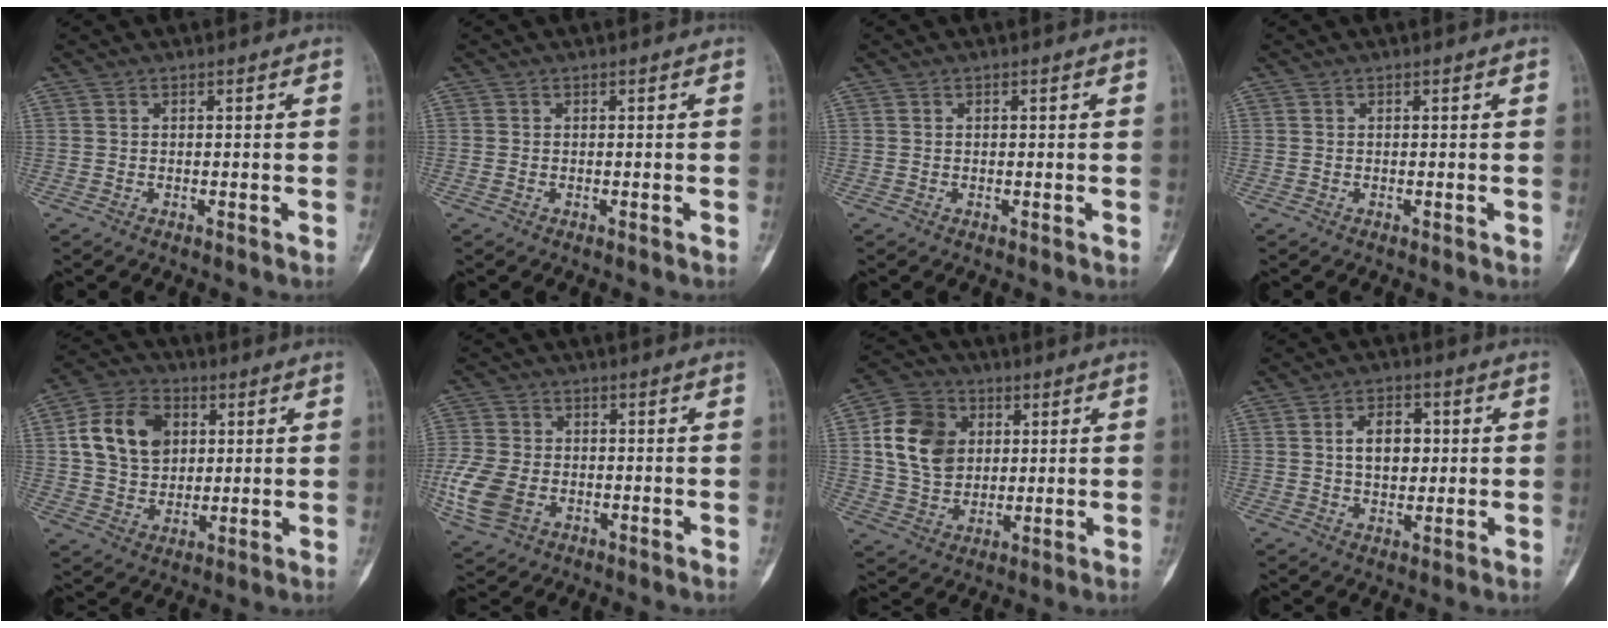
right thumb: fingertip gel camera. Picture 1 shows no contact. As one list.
[{"total": 0.0}, {"total": 0.0}, {"total": 0.0}, {"total": 13.2, "force": [3.1, 10.0, 8.1], "torque": [-0.118, 0.003, 0.052]}, {"total": 10.3, "force": [-3.1, 7.1, 6.7], "torque": [-0.156, -0.002, -0.063]}, {"total": 14.1, "force": [3.2, 11.3, 7.7], "torque": [-0.115, -0.003, 0.060]}, {"total": 7.6, "force": [1.2, 4.9, 5.7], "torque": [-0.069, 0.003, 0.019]}]